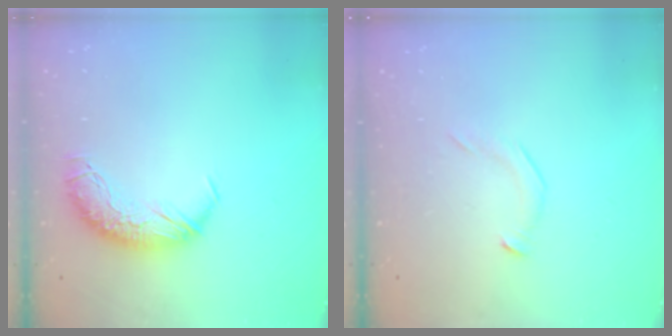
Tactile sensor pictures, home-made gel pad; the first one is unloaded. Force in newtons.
{"total": 5.2, "press": 5.1, "slide": 1.0}